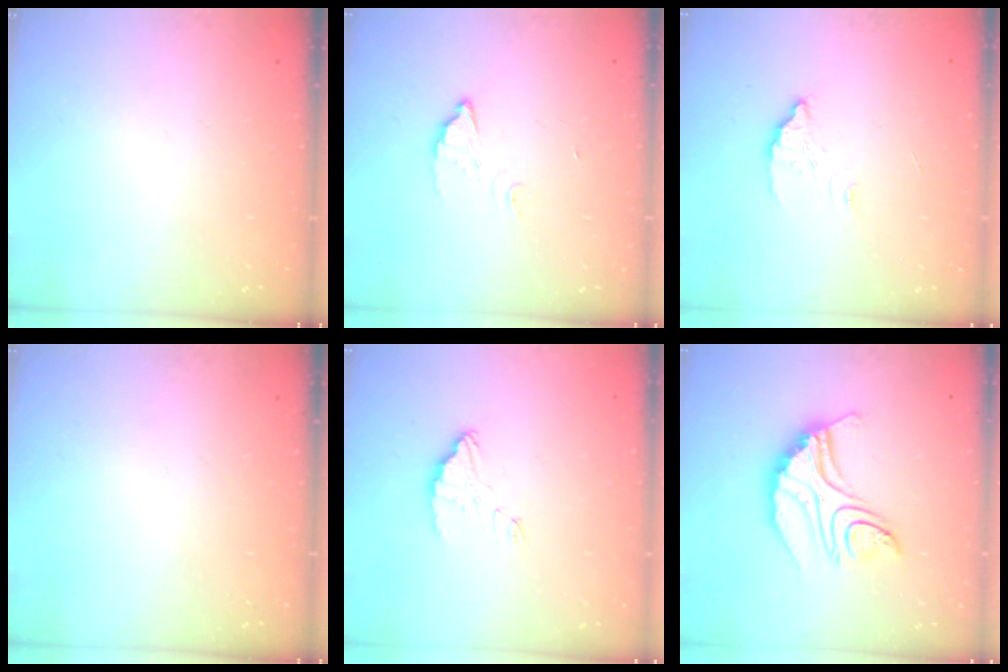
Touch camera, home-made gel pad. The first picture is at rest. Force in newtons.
{"total": 3.4, "press": 3.4, "slide": 0.3}
{"total": 2.8, "press": 2.8, "slide": 0.2}
{"total": 0.0}
{"total": 2.9, "press": 2.9, "slide": 0.2}
{"total": 12.3, "press": 12.2, "slide": 1.0}